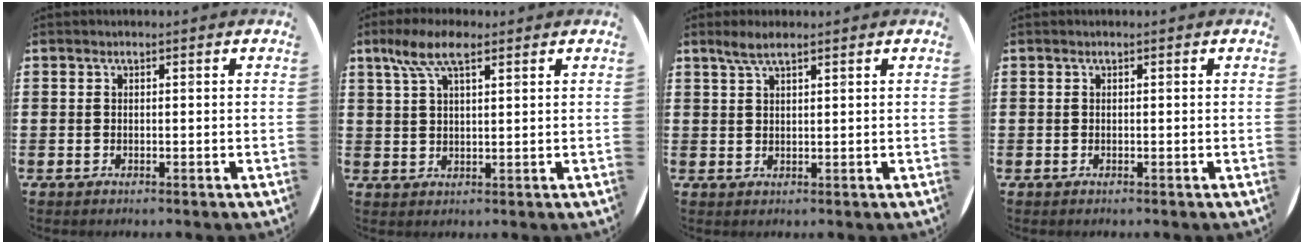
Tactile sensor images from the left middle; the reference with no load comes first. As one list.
[{"total": 6.4, "force": [3.9, 2.2, 4.6], "torque": [-0.099, 0.009, 0.069]}, {"total": 2.6, "force": [2.0, 0.5, 1.6], "torque": [-0.033, 0.005, 0.036]}, {"total": 0.0}]